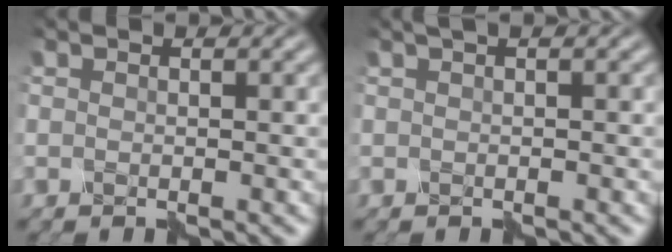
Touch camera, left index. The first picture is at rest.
{"total": 0.9, "force": [0.4, 0.0, 0.8], "torque": [-0.012, 0.006, 0.004]}